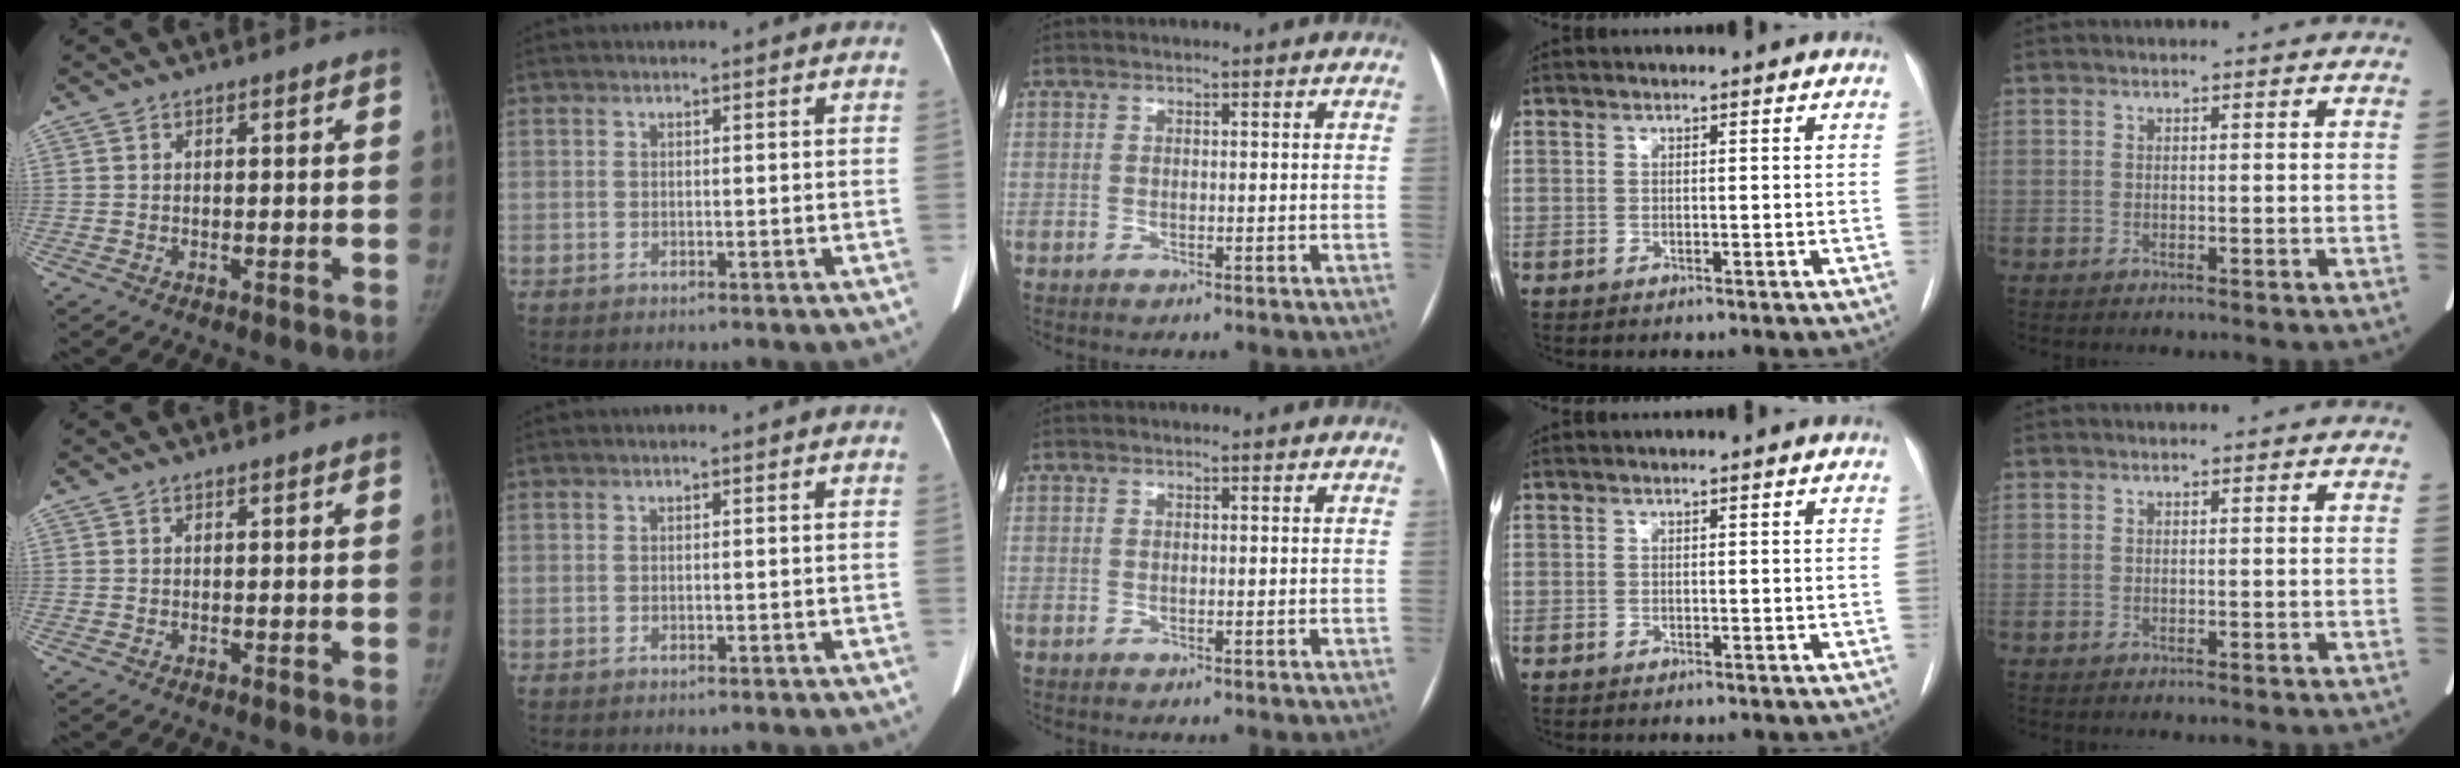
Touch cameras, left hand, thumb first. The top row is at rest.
{}